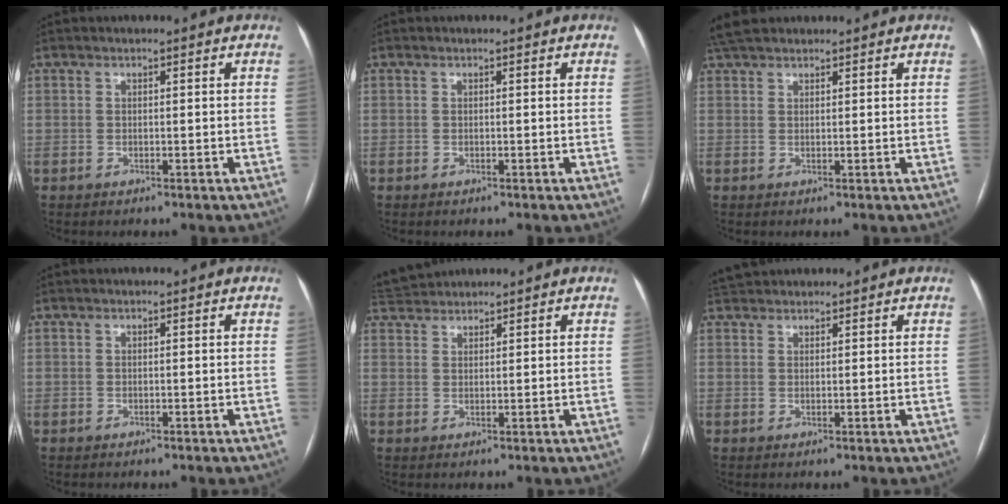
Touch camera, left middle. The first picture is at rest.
{"total": 0.0}
{"total": 4.7, "force": [4.1, 1.6, 1.6], "torque": [-0.033, 0.029, 0.076]}
{"total": 0.0}
{"total": 4.4, "force": [4.3, 0.7, 0.5], "torque": [-0.016, 0.029, 0.081]}
{"total": 3.8, "force": [3.6, 1.1, 0.7], "torque": [-0.019, 0.033, 0.065]}